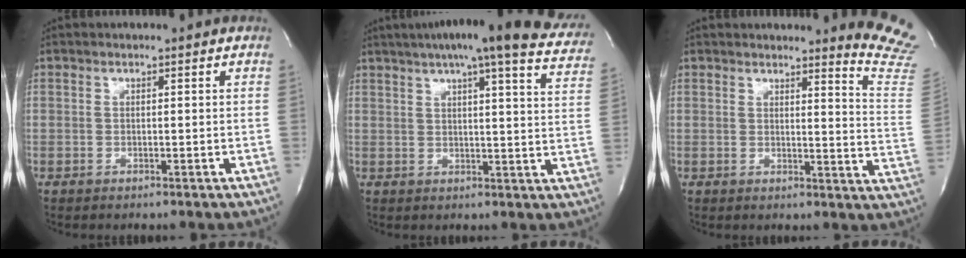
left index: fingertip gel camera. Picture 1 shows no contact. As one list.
[{"total": 25.9, "force": [21.5, 2.7, 14.2], "torque": [-0.197, -0.018, 0.250]}, {"total": 10.6, "force": [10.3, -0.9, 2.3], "torque": [-0.010, -0.125, 0.084]}]